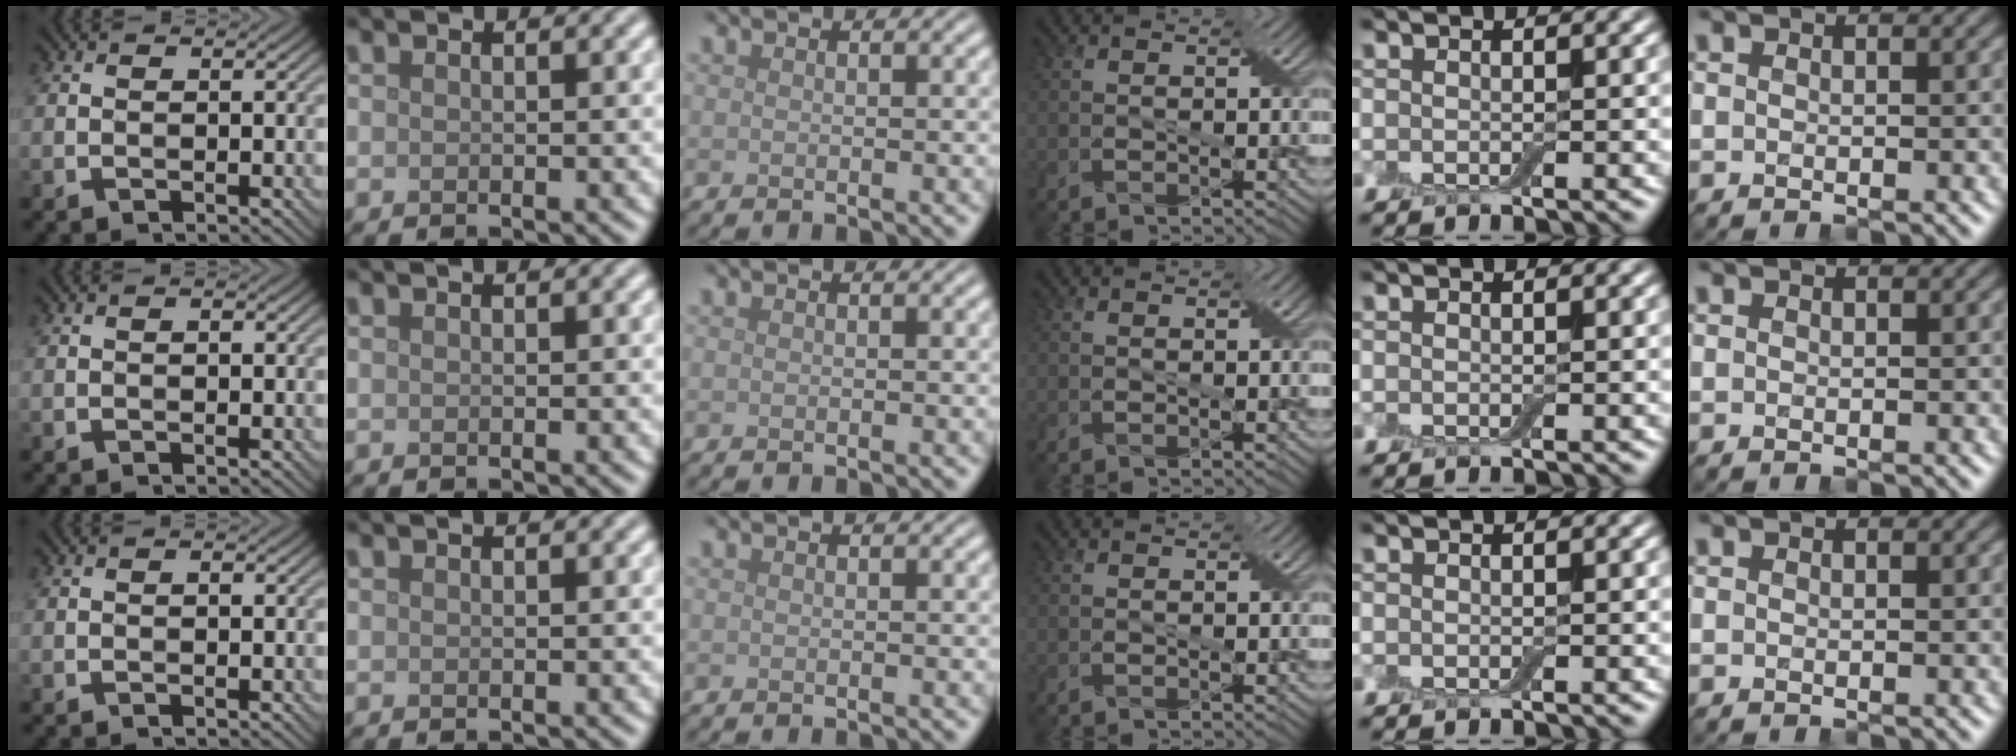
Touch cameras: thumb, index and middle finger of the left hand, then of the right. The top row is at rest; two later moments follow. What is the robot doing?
{"motion": "fold", "object": "bandage"}